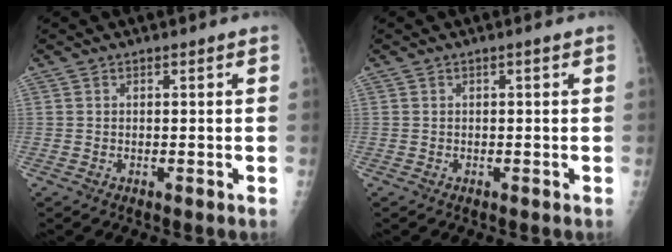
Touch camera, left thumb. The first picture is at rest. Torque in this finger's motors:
{"motor_torque": [0.00, 0.00, 0.06, 0.06, 0.01]}